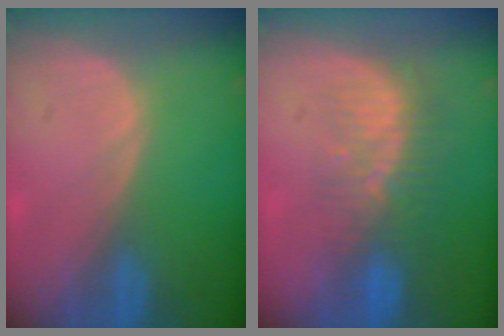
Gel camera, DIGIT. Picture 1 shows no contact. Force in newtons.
{"total": 8.1, "press": 7.0, "slide": 4.0}